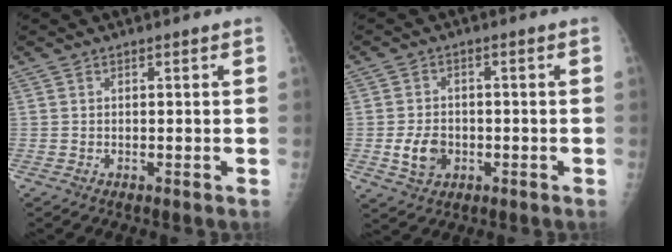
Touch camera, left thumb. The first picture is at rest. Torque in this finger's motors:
{"motor_torque": [-0.46, 0.43, 0.15, -0.18, 0.00]}